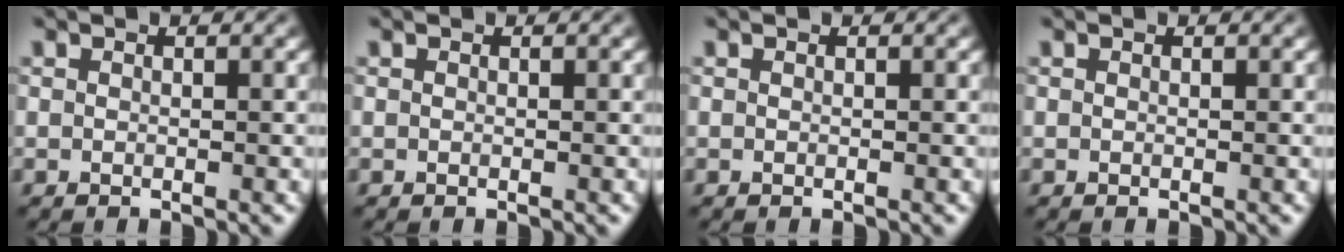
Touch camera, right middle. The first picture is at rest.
{"total": 0.0}
{"total": 0.0}
{"total": 0.0}